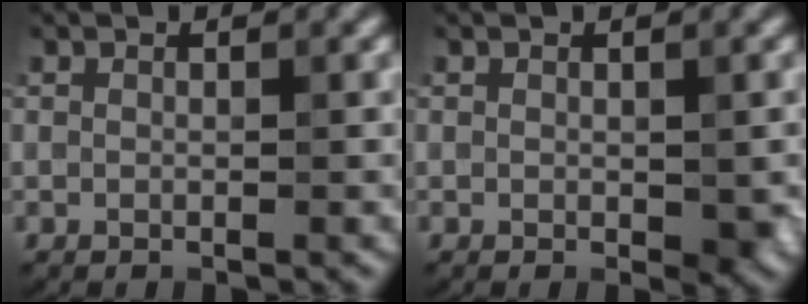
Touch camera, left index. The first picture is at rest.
{"total": 2.1, "force": [-0.3, 1.1, 1.8], "torque": [-0.023, -0.007, 0.001]}